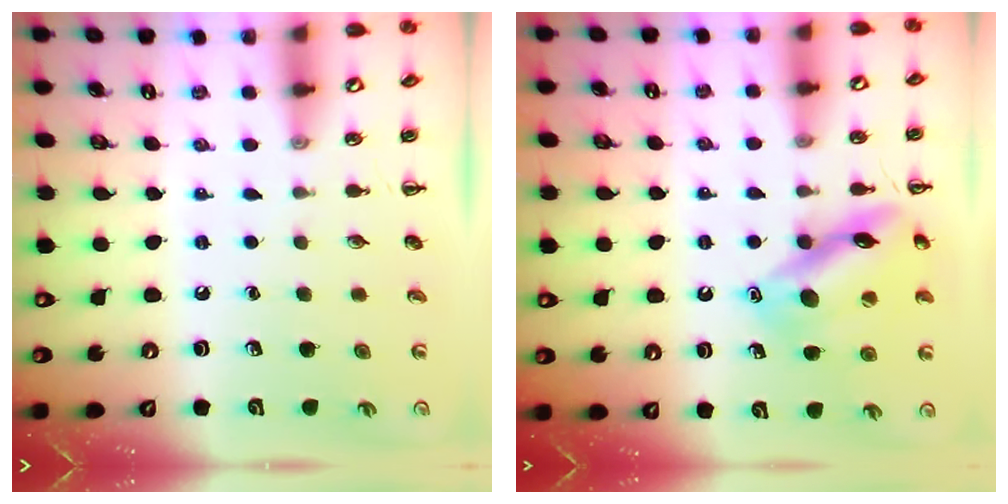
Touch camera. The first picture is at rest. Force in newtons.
{"total": 14.9, "press": 14.9, "slide": 1.3}